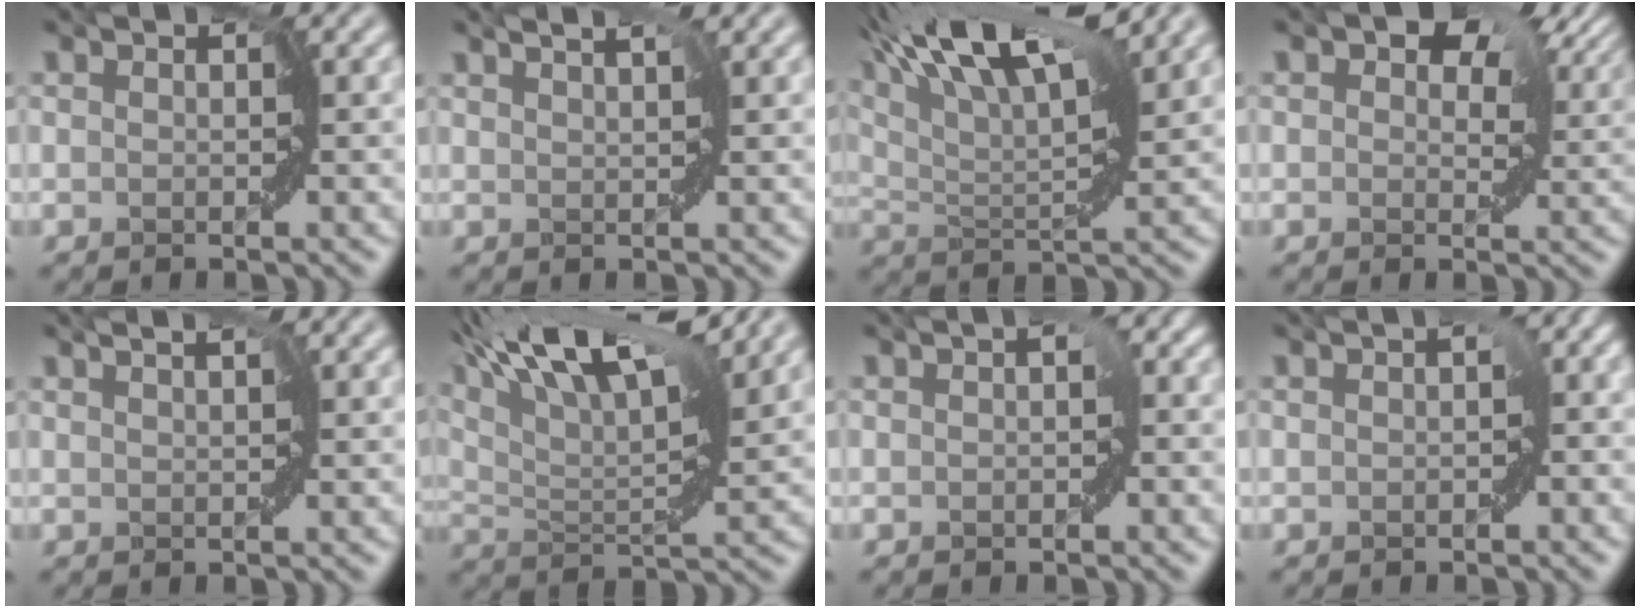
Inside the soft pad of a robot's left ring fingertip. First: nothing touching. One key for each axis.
{"total": 1.3, "fx": 1.2, "fy": -0.7, "fz": 0.2, "tx": -0.010, "ty": -0.001, "tz": 0.025}
{"total": 10.8, "fx": 7.3, "fy": 2.4, "fz": 7.6, "tx": -0.143, "ty": 0.030, "tz": 0.119}
{"total": 7.1, "fx": 3.6, "fy": 3.8, "fz": 4.8, "tx": -0.062, "ty": 0.012, "tz": 0.058}
{"total": 1.0, "fx": 0.8, "fy": -0.5, "fz": 0.2, "tx": -0.007, "ty": 0.000, "tz": 0.020}
{"total": 12.2, "fx": 8.5, "fy": 2.9, "fz": 8.3, "tx": -0.153, "ty": 0.029, "tz": 0.128}
{"total": 1.5, "fx": -0.2, "fy": 0.8, "fz": 1.3, "tx": -0.013, "ty": 0.003, "tz": 0.002}
{"total": 3.1, "fx": -0.3, "fy": 1.7, "fz": 2.5, "tx": -0.021, "ty": 0.006, "tz": -0.003}